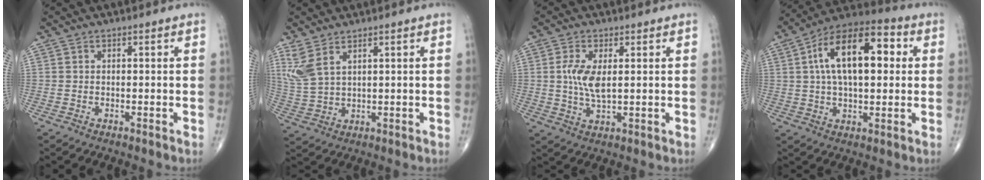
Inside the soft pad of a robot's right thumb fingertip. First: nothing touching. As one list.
[{"total": 6.2, "force": [3.7, 2.5, 4.3], "torque": [-0.104, -0.009, 0.089]}, {"total": 6.2, "force": [1.0, 2.6, 5.5], "torque": [-0.116, -0.008, 0.020]}, {"total": 18.1, "force": [3.7, 9.0, 15.3], "torque": [-0.235, 0.028, 0.052]}]